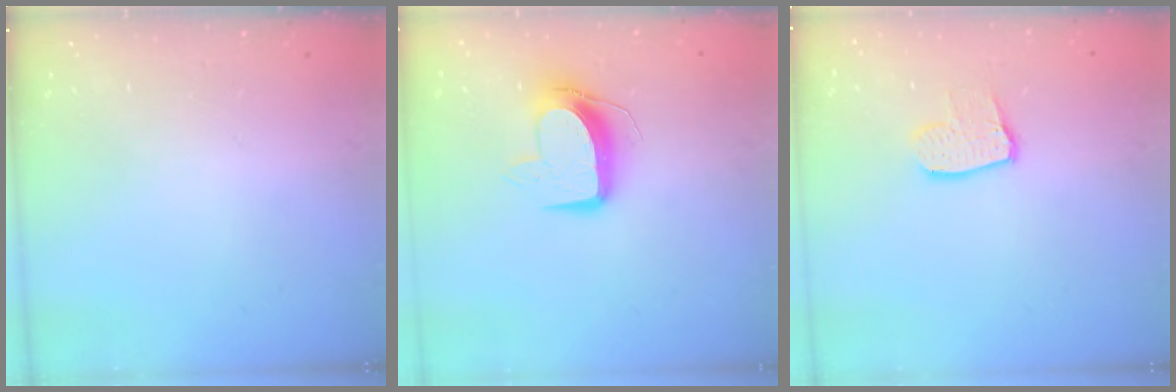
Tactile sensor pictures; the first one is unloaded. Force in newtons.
{"total": 10.5, "press": 10.5, "slide": 0.3}
{"total": 8.3, "press": 8.3, "slide": 0.7}